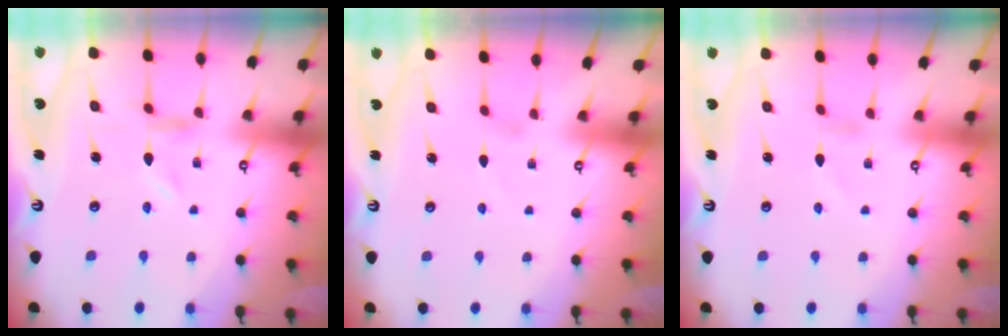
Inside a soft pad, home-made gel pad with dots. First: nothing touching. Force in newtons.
{"total": 1.1, "press": 1.1, "slide": 0.1}
{"total": 0.9, "press": 0.8, "slide": 0.1}